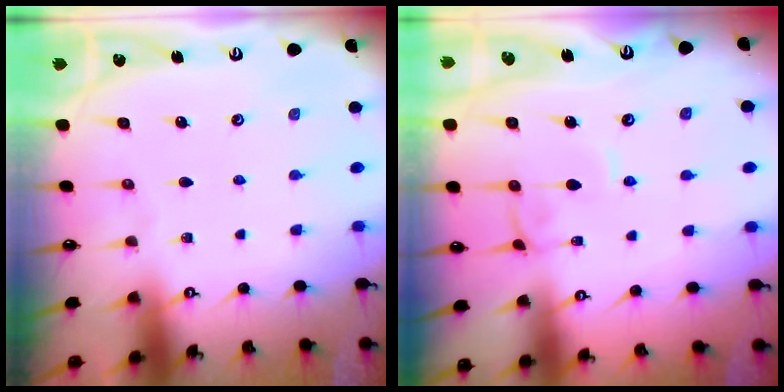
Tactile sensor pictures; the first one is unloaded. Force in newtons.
{"total": 0.8, "press": 0.7, "slide": 0.3}